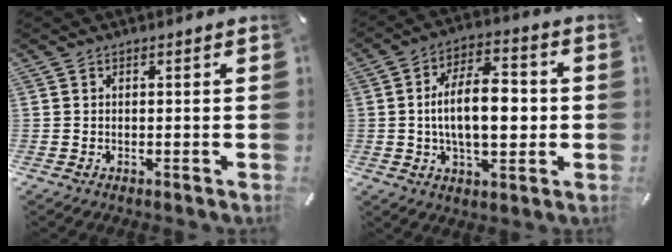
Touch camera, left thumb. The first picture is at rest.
{"total": 14.1, "force": [-0.6, 7.9, 11.6], "torque": [-0.197, 0.005, -0.015]}